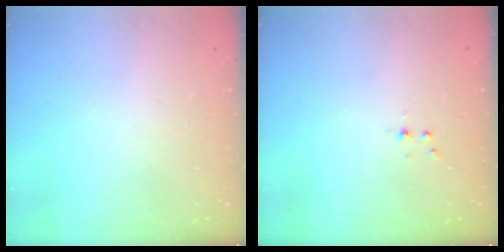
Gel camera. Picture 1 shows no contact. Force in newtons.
{"total": 3.0, "press": 2.6, "slide": 1.5}